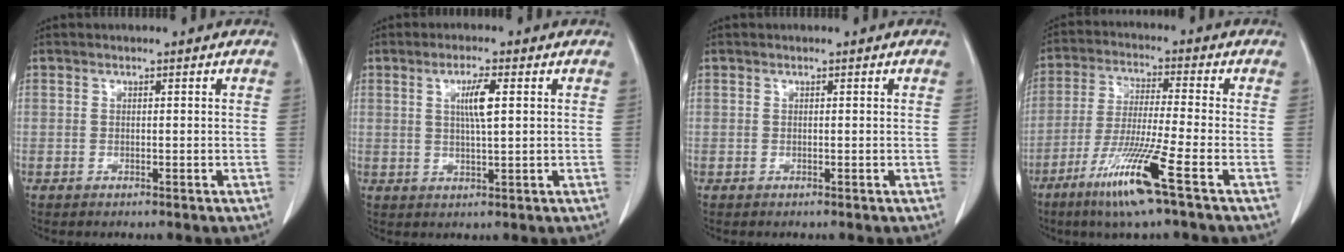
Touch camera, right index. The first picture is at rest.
{"total": 4.4, "force": [1.2, 0.2, 4.2], "torque": [-0.077, -0.002, 0.021]}
{"total": 0.0}
{"total": 11.5, "force": [-6.1, -1.1, 9.7], "torque": [-0.191, -0.031, -0.118]}